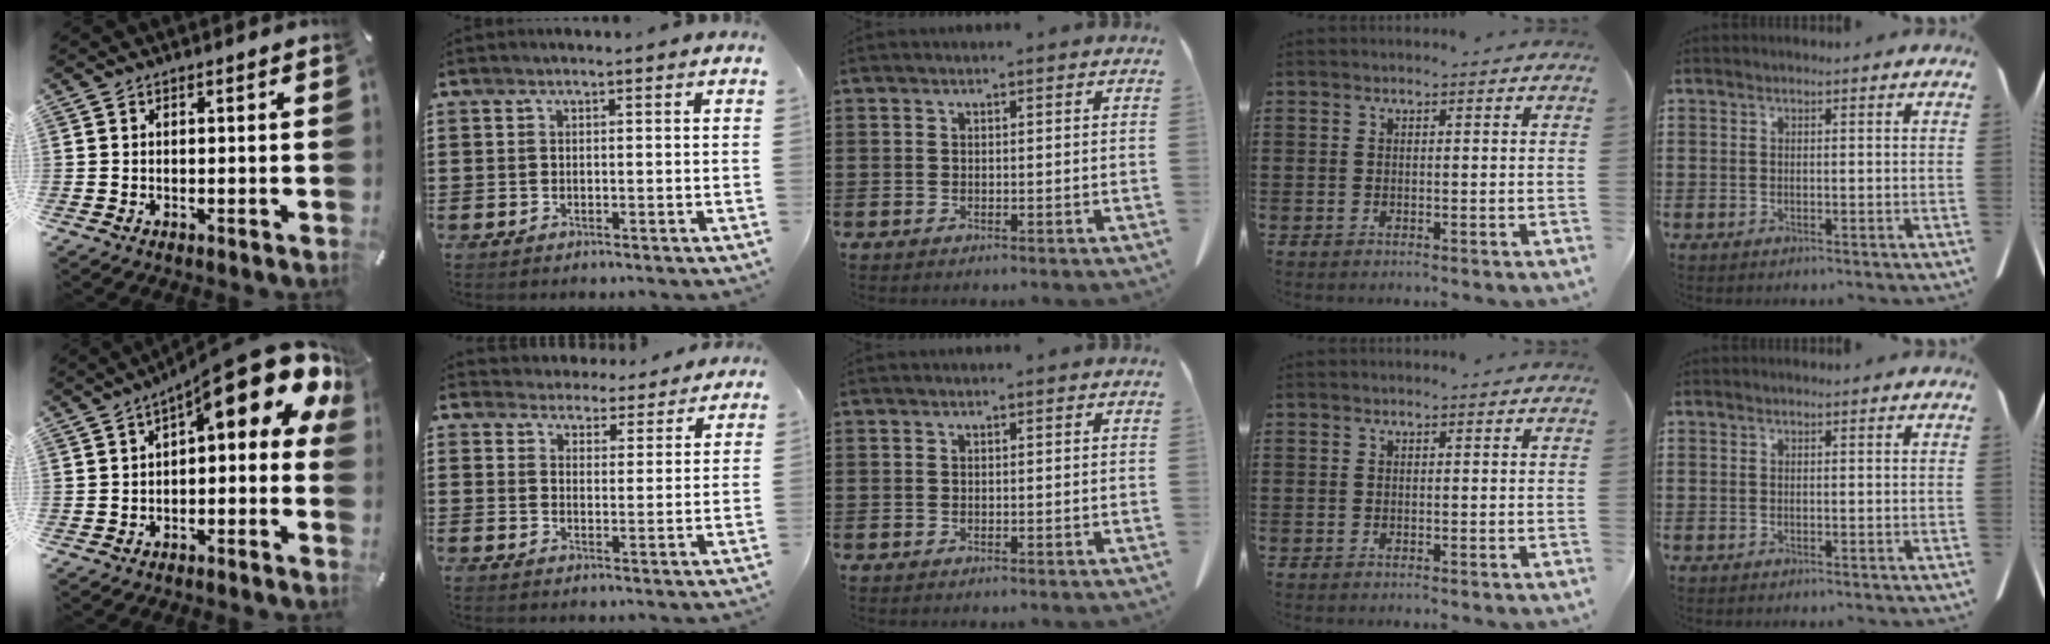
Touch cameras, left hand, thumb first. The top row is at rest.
{"thumb": {"total": 15.8, "force": [7.7, 5.4, 12.8], "torque": [-0.176, -0.060, 0.123]}, "index": {"total": 4.5, "force": [4.4, 0.4, -0.4], "torque": [-0.017, -0.029, 0.077]}}